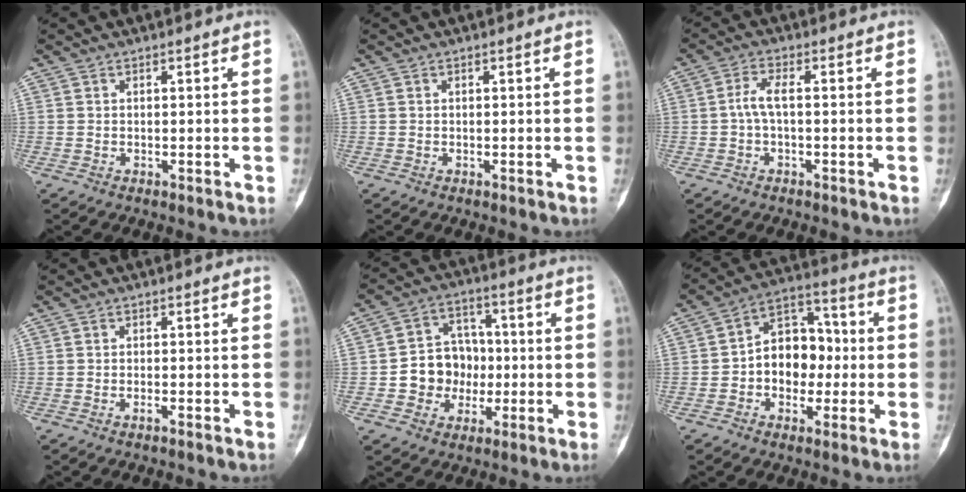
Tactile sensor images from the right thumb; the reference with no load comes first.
{"total": 0.0}
{"total": 3.3, "force": [-0.4, 1.1, 3.0], "torque": [-0.067, 0.011, -0.012]}
{"total": 0.7, "force": [-0.5, 0.1, 0.5], "torque": [-0.012, 0.002, -0.008]}
{"total": 10.3, "force": [-1.5, 9.1, 4.6], "torque": [-0.023, 0.030, -0.029]}
{"total": 12.2, "force": [-0.9, 9.0, 8.2], "torque": [-0.083, 0.042, -0.025]}